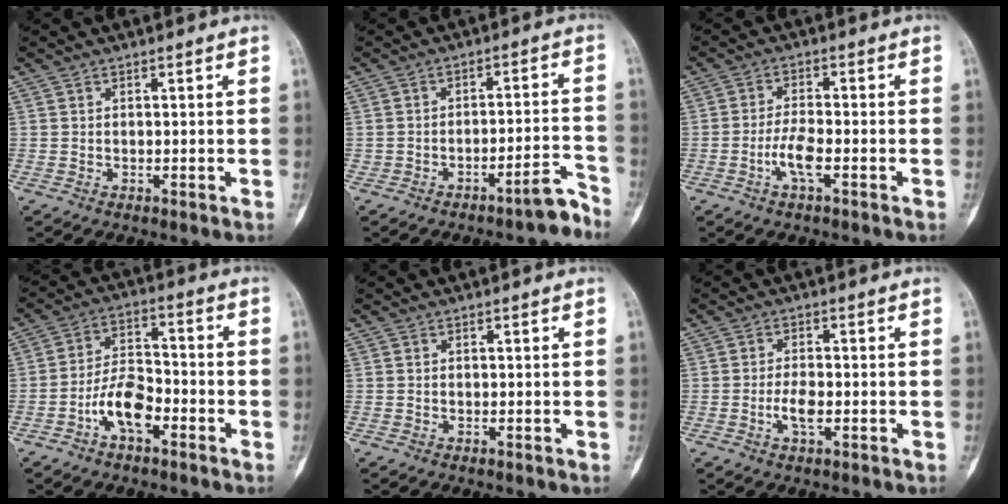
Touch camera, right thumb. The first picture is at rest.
{"total": 5.2, "force": [-4.3, 1.1, 2.6], "torque": [-0.022, 0.068, -0.060]}
{"total": 4.6, "force": [-1.8, 1.2, 4.0], "torque": [-0.085, 0.011, -0.038]}
{"total": 8.9, "force": [-4.1, 4.5, 6.5], "torque": [-0.108, 0.038, -0.079]}
{"total": 0.0}
{"total": 3.6, "force": [-1.0, 1.4, 3.1], "torque": [-0.060, 0.005, -0.020]}